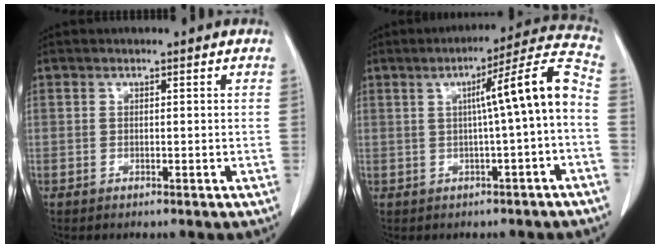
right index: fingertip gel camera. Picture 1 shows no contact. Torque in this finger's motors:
{"motor_torque": [1.05, -0.15, 0.56, 0.13]}